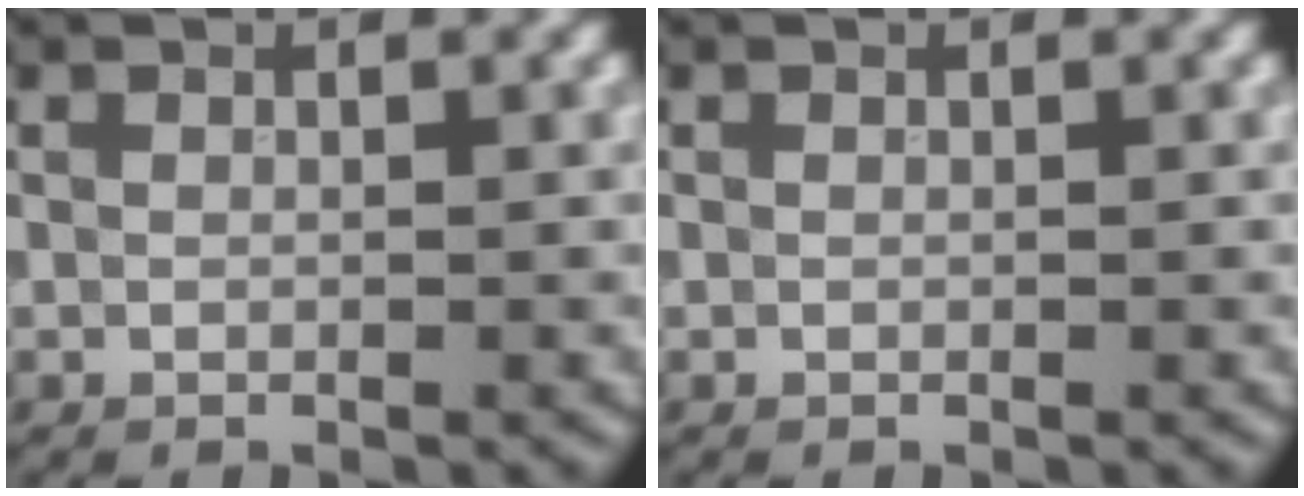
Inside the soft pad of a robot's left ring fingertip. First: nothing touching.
{"total": 0.0}